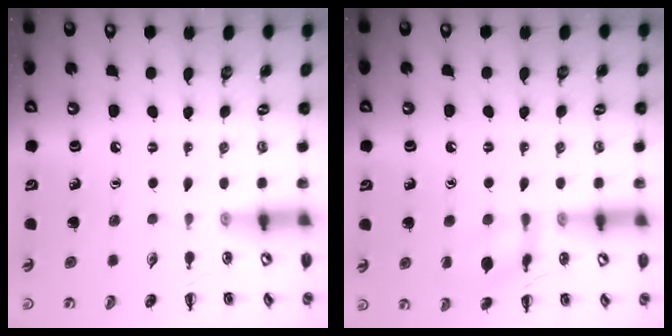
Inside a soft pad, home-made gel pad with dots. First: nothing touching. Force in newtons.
{"total": 10.9, "press": 10.8, "slide": 0.6}